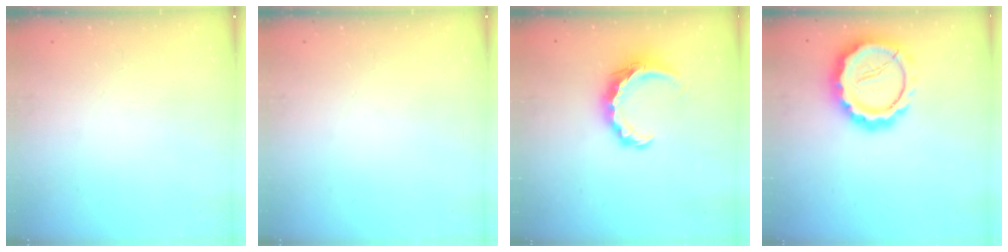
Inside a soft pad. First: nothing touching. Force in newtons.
{"total": 0.0}
{"total": 8.0, "press": 7.9, "slide": 1.1}
{"total": 16.3, "press": 16.0, "slide": 3.1}